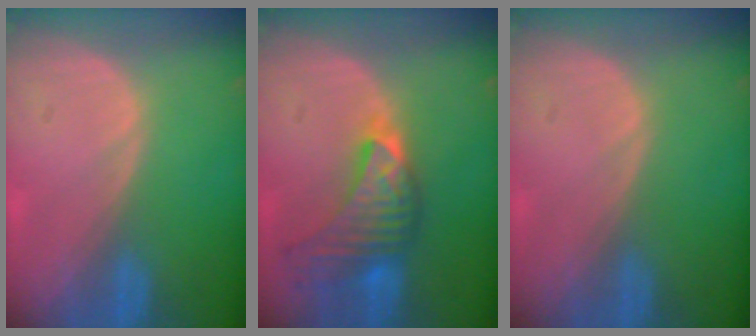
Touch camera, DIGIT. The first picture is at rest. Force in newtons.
{"total": 8.0, "press": 7.9, "slide": 1.4}
{"total": 0.0}